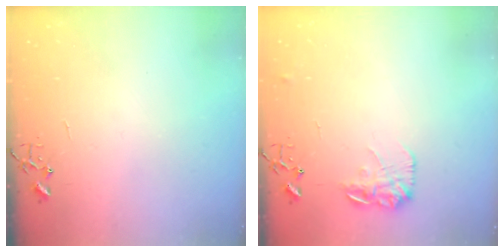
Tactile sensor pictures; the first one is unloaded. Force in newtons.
{"total": 11.1, "press": 11.1, "slide": 0.6}